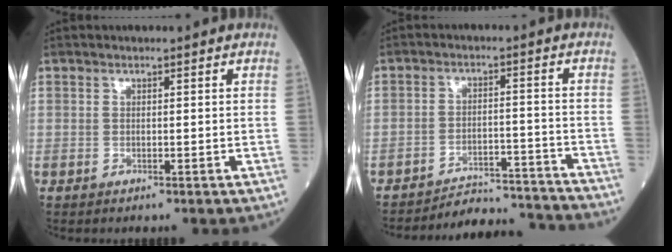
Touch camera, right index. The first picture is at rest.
{"total": 11.2, "force": [-11.2, 0.5, 0.0], "torque": [0.008, 0.019, -0.154]}